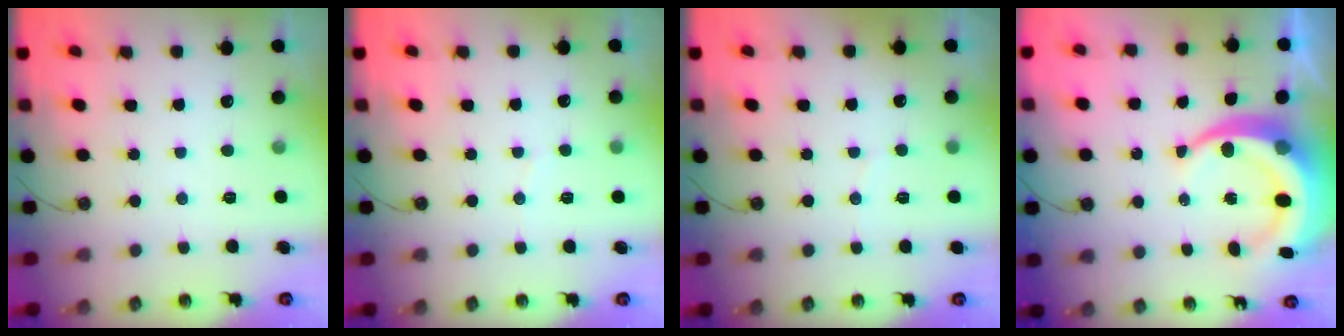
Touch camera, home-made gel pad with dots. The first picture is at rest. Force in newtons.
{"total": 2.9, "press": 2.9, "slide": 0.3}
{"total": 1.8, "press": 1.5, "slide": 1.1}
{"total": 13.3, "press": 13.1, "slide": 2.8}